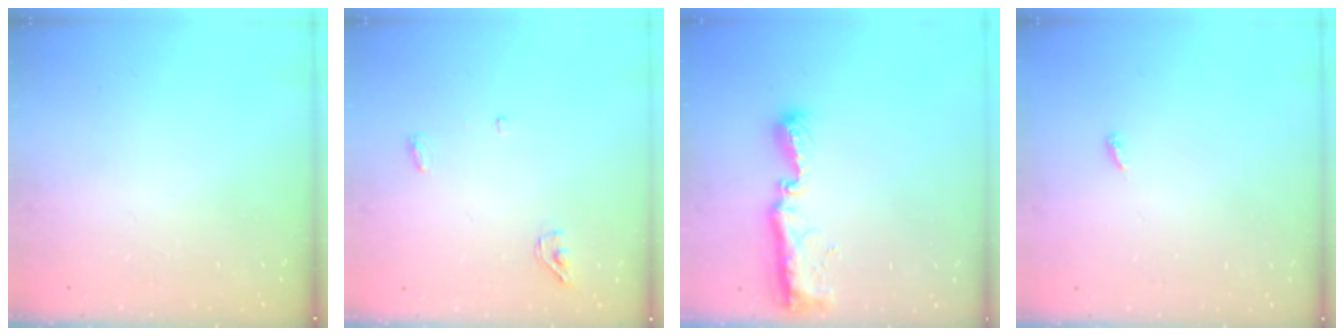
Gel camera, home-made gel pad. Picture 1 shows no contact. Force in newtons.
{"total": 3.8, "press": 3.5, "slide": 1.4}
{"total": 8.6, "press": 8.6, "slide": 0.5}
{"total": 2.5, "press": 2.5, "slide": 0.2}